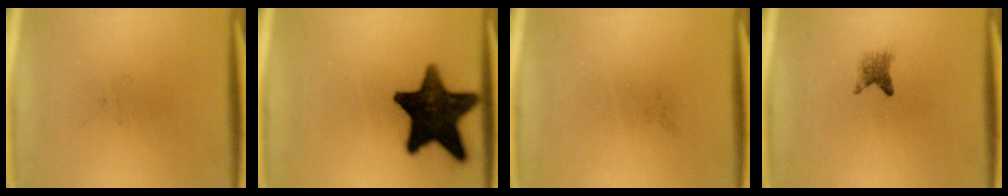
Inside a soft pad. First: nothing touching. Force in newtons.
{"total": 16.8}
{"total": 0.0}
{"total": 2.0}